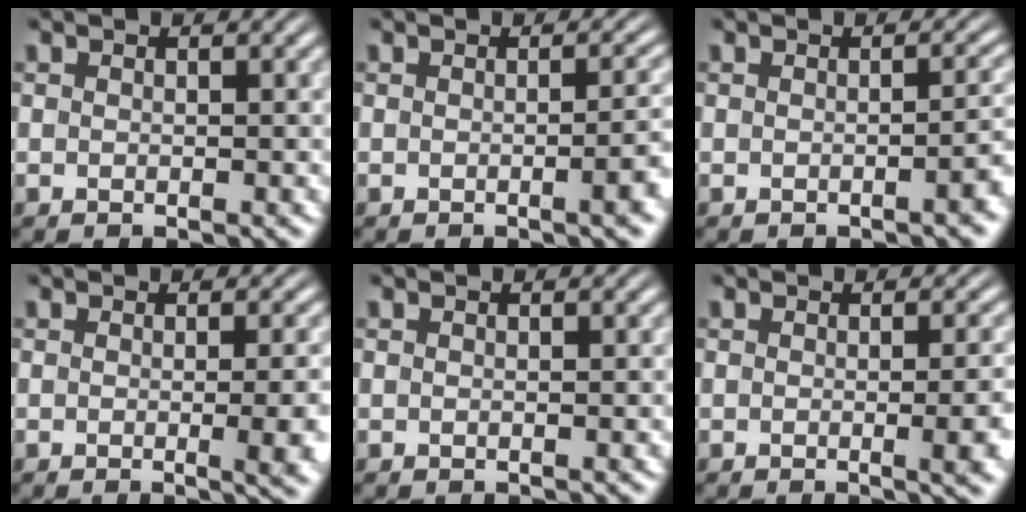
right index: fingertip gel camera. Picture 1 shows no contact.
{"total": 2.1, "force": [-0.9, 0.0, 1.9], "torque": [-0.023, 0.011, -0.018]}
{"total": 1.9, "force": [-1.0, 0.2, 1.6], "torque": [-0.020, 0.012, -0.019]}
{"total": 2.8, "force": [-0.5, 0.0, 2.8], "torque": [-0.028, 0.006, -0.013]}
{"total": 0.0}
{"total": 2.6, "force": [-0.6, 0.1, 2.5], "torque": [-0.025, 0.007, -0.014]}